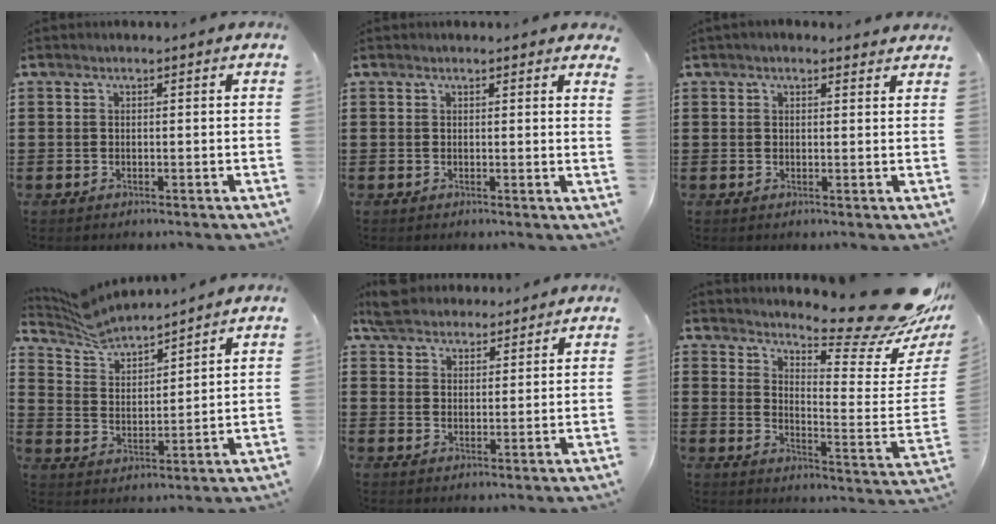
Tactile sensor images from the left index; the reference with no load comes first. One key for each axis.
{"total": 0.9, "fx": 0.9, "fy": 0.0, "fz": 0.3, "tx": -0.001, "ty": -0.004, "tz": 0.014}
{"total": 1.5, "fx": 1.3, "fy": 0.6, "fz": 0.4, "tx": -0.012, "ty": 0.004, "tz": 0.025}
{"total": 5.8, "fx": 5.7, "fy": 0.8, "fz": 1.0, "tx": -0.046, "ty": -0.026, "tz": 0.101}
{"total": 4.8, "fx": 4.5, "fy": 1.8, "fz": 0.3, "tx": -0.025, "ty": -0.002, "tz": 0.086}
{"total": 12.8, "fx": 11.4, "fy": 0.4, "fz": 5.8, "tx": -0.094, "ty": -0.101, "tz": 0.186}